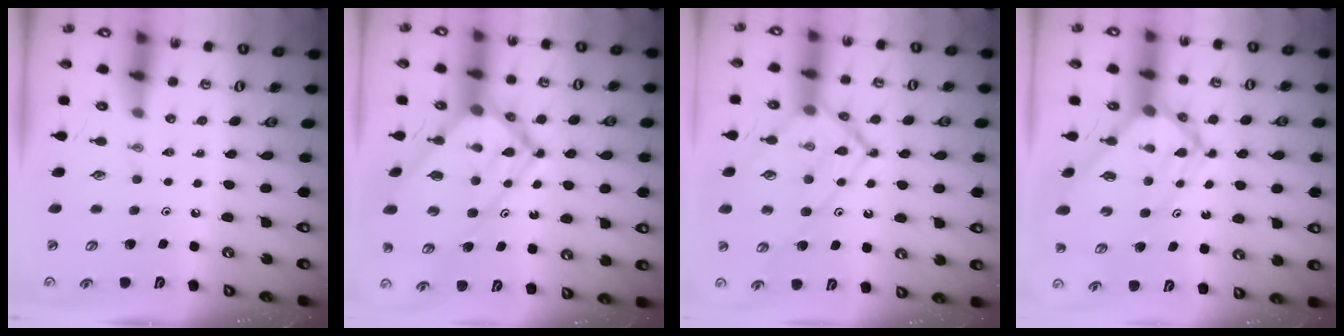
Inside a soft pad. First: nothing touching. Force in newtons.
{"total": 18.9, "press": 18.8, "slide": 1.7}
{"total": 15.8, "press": 15.7, "slide": 2.0}
{"total": 10.4, "press": 10.4, "slide": 1.0}